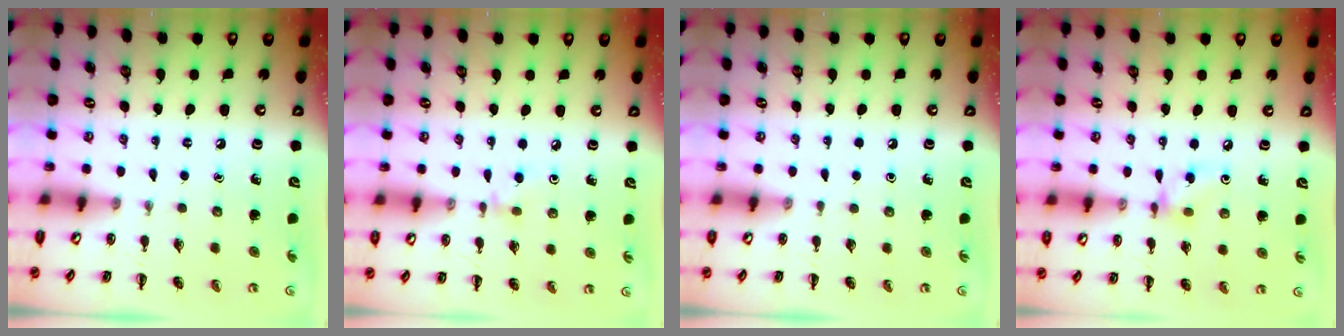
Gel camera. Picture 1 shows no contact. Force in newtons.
{"total": 2.7, "press": 2.5, "slide": 1.0}
{"total": 0.0}
{"total": 5.3, "press": 5.2, "slide": 1.1}